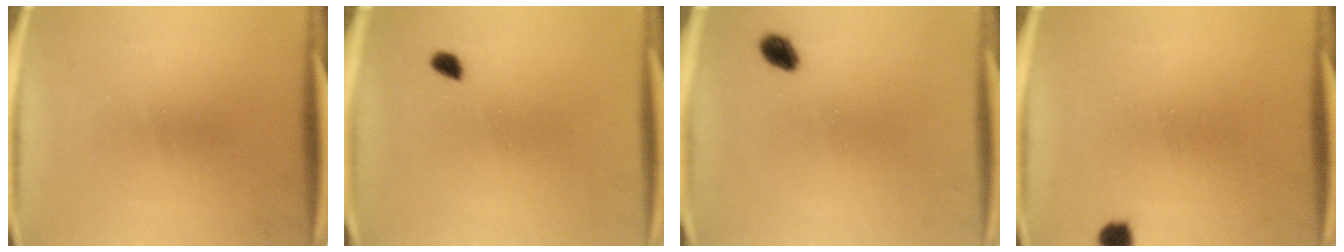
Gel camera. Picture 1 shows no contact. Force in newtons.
{"total": 1.7}
{"total": 2.8}
{"total": 2.2}